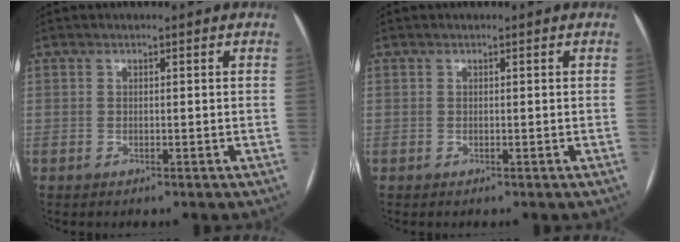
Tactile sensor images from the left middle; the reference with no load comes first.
{"total": 0.0}